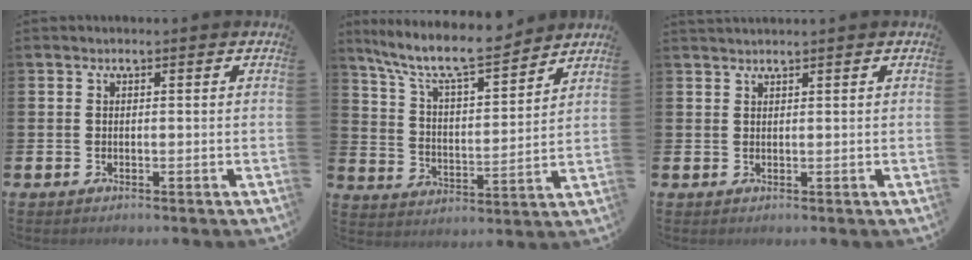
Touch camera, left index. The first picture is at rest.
{"total": 10.2, "force": [9.2, 1.7, 4.1], "torque": [-0.105, -0.057, 0.159]}
{"total": 0.9, "force": [0.9, -0.2, 0.1], "torque": [-0.009, 0.003, 0.019]}